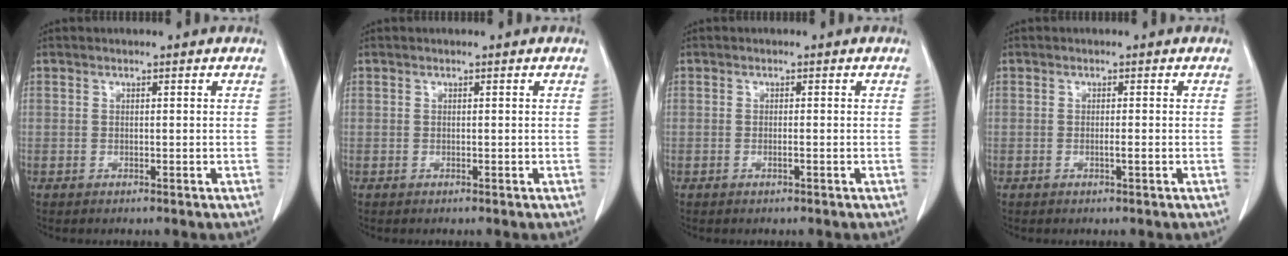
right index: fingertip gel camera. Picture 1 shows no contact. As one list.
[{"total": 0.0}, {"total": 1.1, "force": [-0.3, 0.3, 1.0], "torque": [-0.022, 0.000, -0.005]}, {"total": 1.4, "force": [-0.3, 0.3, 1.3], "torque": [-0.027, -0.001, -0.004]}]